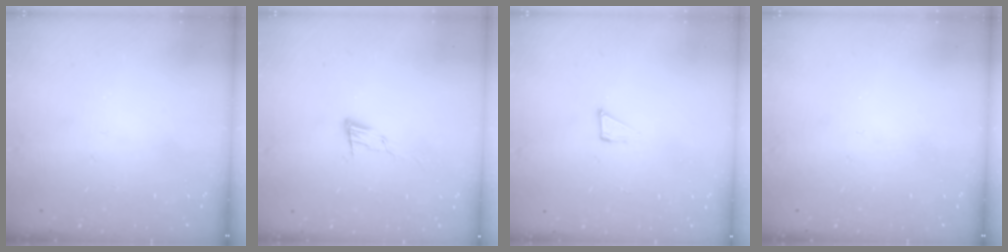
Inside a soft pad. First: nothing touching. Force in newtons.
{"total": 6.1, "press": 6.1, "slide": 0.6}
{"total": 2.1, "press": 2.1, "slide": 0.1}
{"total": 0.0}